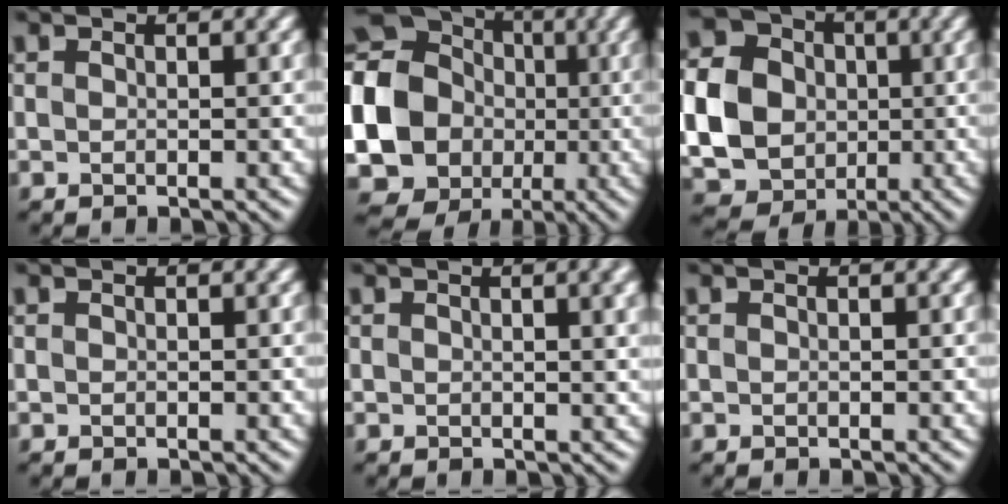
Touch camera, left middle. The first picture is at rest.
{"total": 18.6, "force": [-0.2, 17.3, 7.0], "torque": [-0.175, 0.004, -0.053]}
{"total": 10.7, "force": [-0.6, 9.6, 4.8], "torque": [-0.124, -0.011, -0.026]}
{"total": 0.0}
{"total": 3.8, "force": [1.5, 1.4, 3.2], "torque": [-0.030, 0.008, 0.020]}
{"total": 0.0}